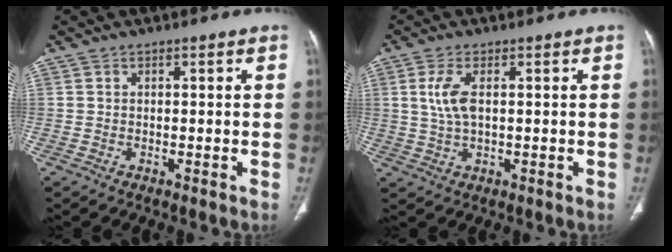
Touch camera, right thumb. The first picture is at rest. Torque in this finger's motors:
{"motor_torque": [-0.33, 0.07, -0.09, -0.20, 0.21]}